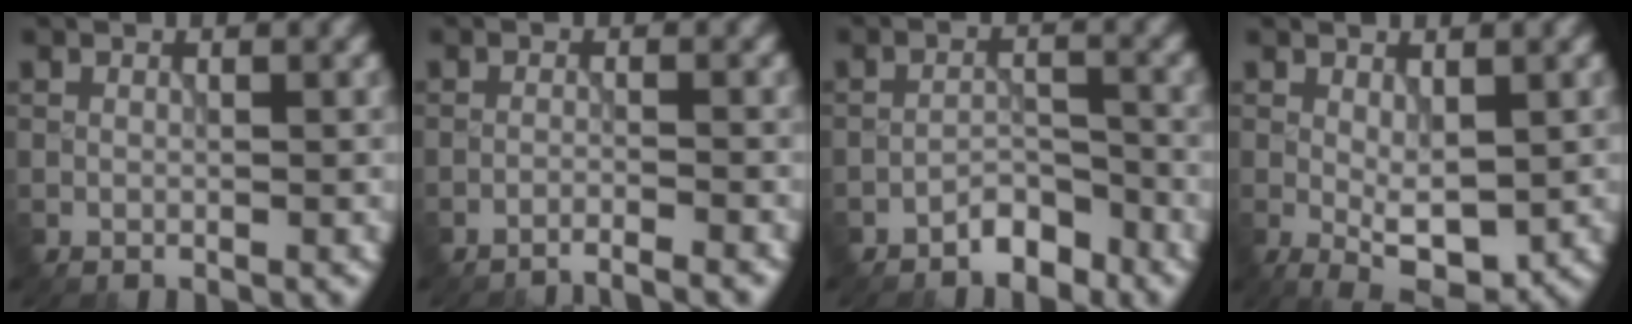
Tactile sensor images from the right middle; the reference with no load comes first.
{"total": 3.0, "force": [-2.8, 0.2, 1.1], "torque": [-0.009, -0.003, -0.052]}
{"total": 2.6, "force": [-2.2, 0.9, 0.9], "torque": [-0.009, 0.012, -0.040]}
{"total": 3.5, "force": [-0.2, 1.4, 3.2], "torque": [-0.060, -0.007, 0.001]}